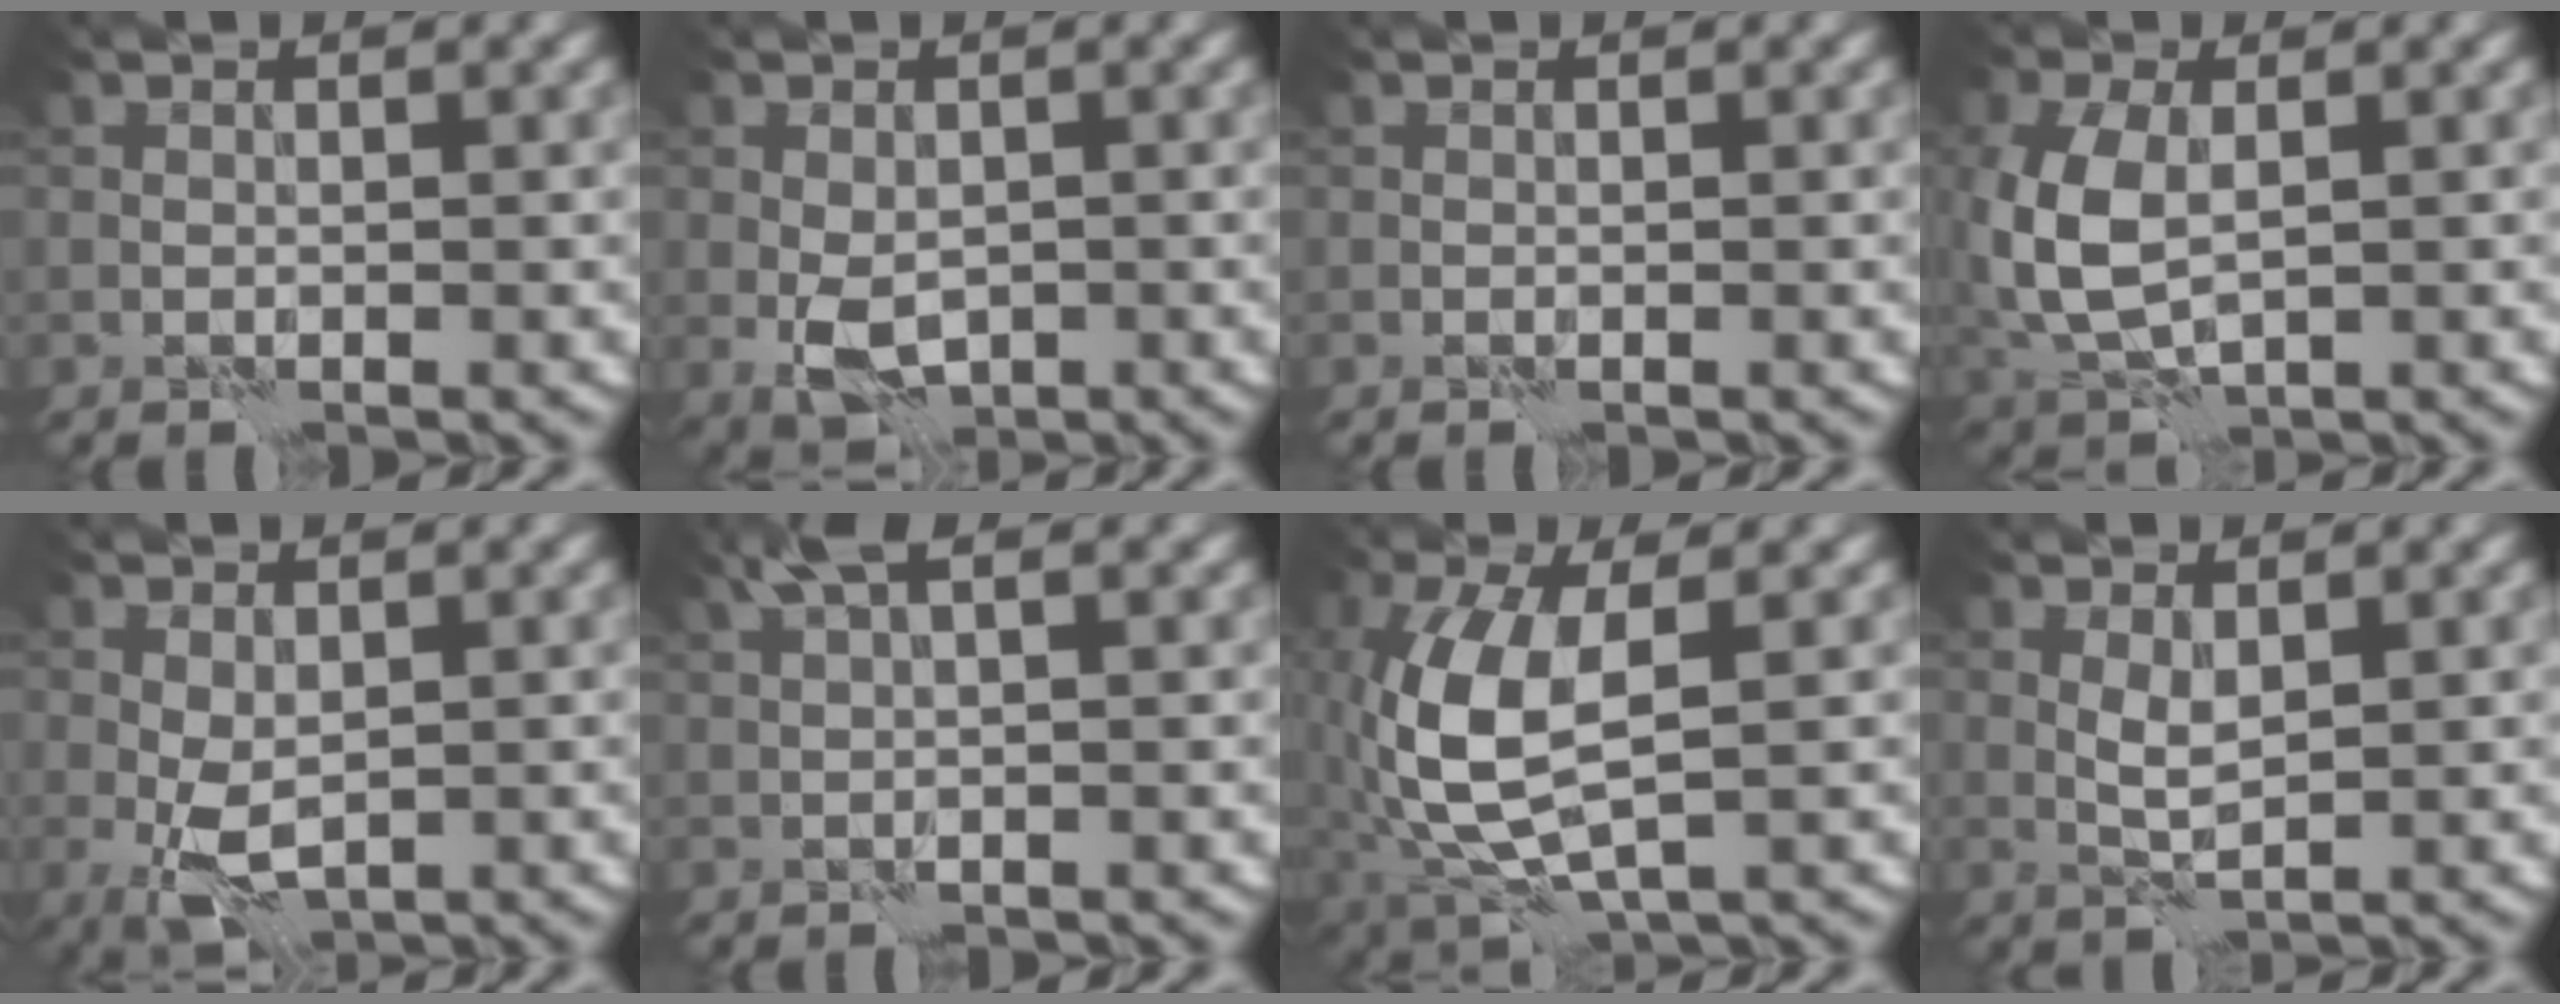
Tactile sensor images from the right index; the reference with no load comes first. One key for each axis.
{"total": 3.9, "fx": -0.8, "fy": 2.5, "fz": 2.9, "tx": -0.053, "ty": -0.008, "tz": -0.013}
{"total": 0.0}
{"total": 6.9, "fx": 0.1, "fy": 4.3, "fz": 5.4, "tx": -0.144, "ty": 0.000, "tz": 0.007}
{"total": 3.5, "fx": -0.4, "fy": 1.9, "fz": 2.9, "tx": -0.065, "ty": -0.006, "tz": -0.005}
{"total": 2.4, "fx": 1.4, "fy": 0.4, "fz": 1.9, "tx": -0.035, "ty": 0.007, "tz": 0.025}
{"total": 7.6, "fx": -0.3, "fy": 3.5, "fz": 6.8, "tx": -0.168, "ty": 0.004, "tz": -0.001}
{"total": 1.8, "fx": 0.5, "fy": 0.7, "fz": 1.5, "tx": -0.038, "ty": 0.003, "tz": 0.014}